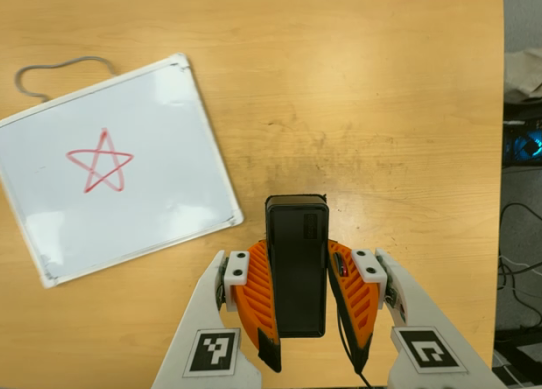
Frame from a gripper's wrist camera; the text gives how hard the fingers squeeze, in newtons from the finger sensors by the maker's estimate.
{"total": 4.7, "left": 3.5, "right": 6.0}